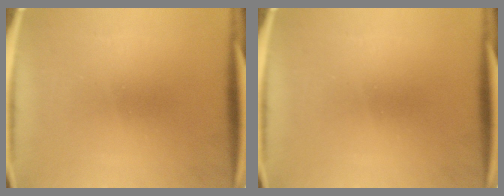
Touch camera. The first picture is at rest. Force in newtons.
{"total": 0.0}